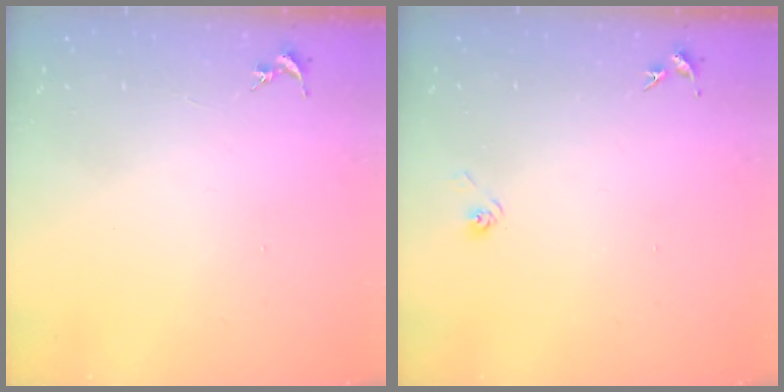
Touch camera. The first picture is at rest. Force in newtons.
{"total": 2.9, "press": 2.5, "slide": 1.5}